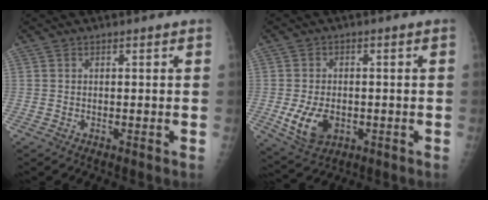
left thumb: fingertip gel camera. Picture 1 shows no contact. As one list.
[{"total": 8.1, "force": [-1.9, 5.4, 5.7], "torque": [-0.096, 0.001, -0.021]}]